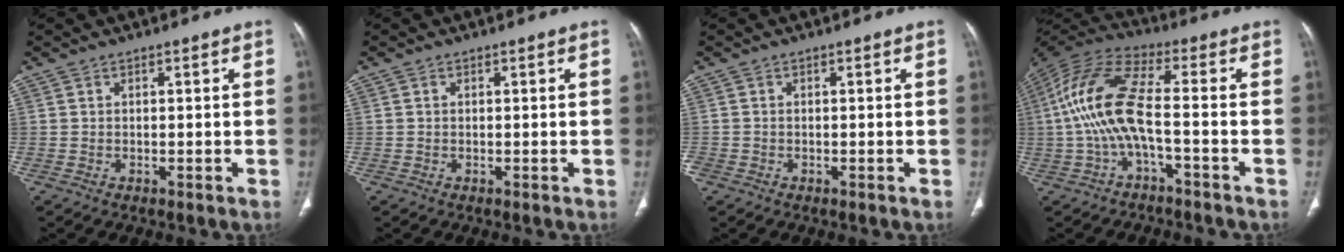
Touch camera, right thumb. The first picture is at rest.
{"total": 0.0}
{"total": 1.1, "force": [-0.5, 0.9, 0.3], "torque": [-0.008, 0.002, -0.010]}
{"total": 13.3, "force": [-2.2, 4.3, 12.3], "torque": [-0.276, 0.047, -0.048]}